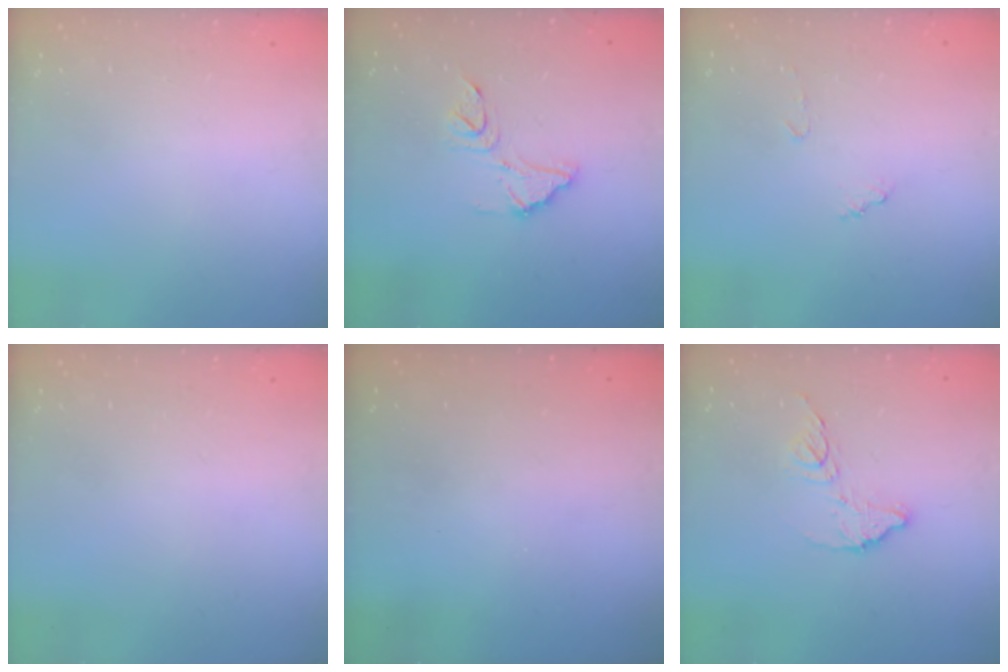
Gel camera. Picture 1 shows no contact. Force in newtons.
{"total": 11.5, "press": 11.5, "slide": 0.9}
{"total": 7.1, "press": 7.1, "slide": 0.5}
{"total": 0.0}
{"total": 3.2, "press": 3.2, "slide": 0.1}
{"total": 8.8, "press": 8.8, "slide": 0.3}